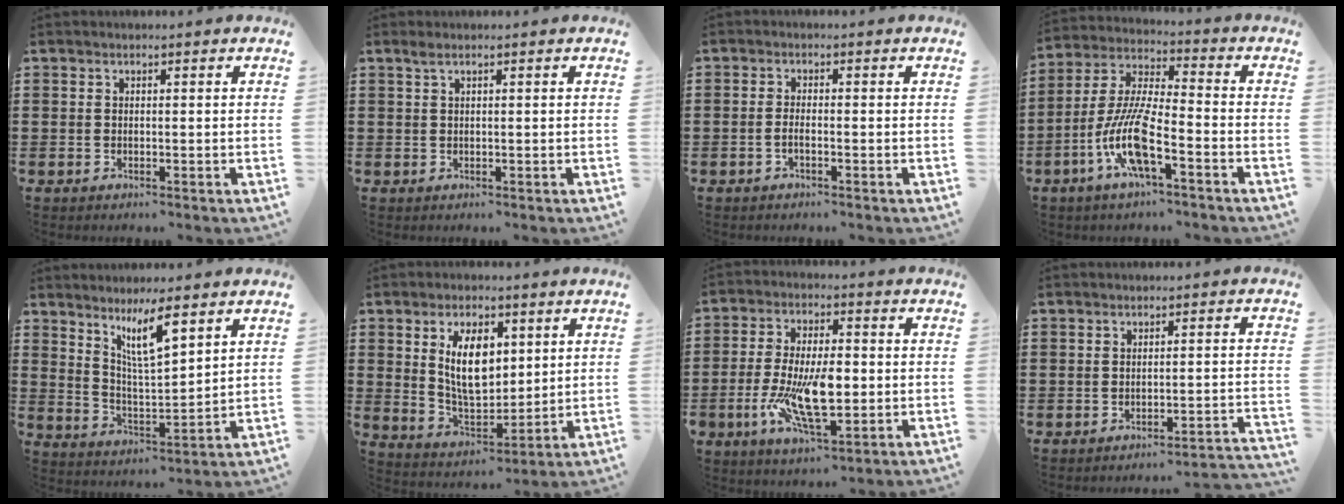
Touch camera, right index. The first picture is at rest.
{"total": 0.8, "force": [0.4, 0.1, 0.7], "torque": [-0.014, 0.003, 0.007]}
{"total": 1.5, "force": [-0.7, 0.1, 1.3], "torque": [-0.027, -0.005, -0.011]}
{"total": 10.7, "force": [-5.0, 1.9, 9.2], "torque": [-0.215, -0.016, -0.099]}
{"total": 7.6, "force": [5.0, 1.4, 5.5], "torque": [-0.113, -0.010, 0.084]}
{"total": 9.7, "force": [2.9, 5.3, 7.6], "torque": [-0.143, 0.005, 0.047]}
{"total": 11.6, "force": [-2.1, 4.7, 10.5], "torque": [-0.221, -0.016, -0.034]}
{"total": 2.5, "force": [-2.3, -0.3, 0.9], "torque": [-0.019, -0.005, -0.050]}